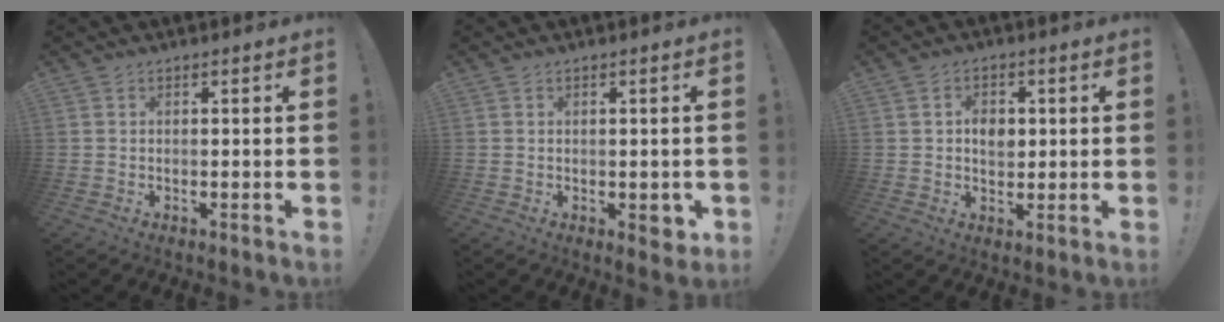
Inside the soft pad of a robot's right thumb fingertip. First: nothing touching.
{"total": 3.8, "force": [-0.8, 2.2, 3.0], "torque": [-0.031, 0.004, -0.010]}
{"total": 5.3, "force": [0.5, 4.1, 3.4], "torque": [-0.040, -0.001, 0.005]}